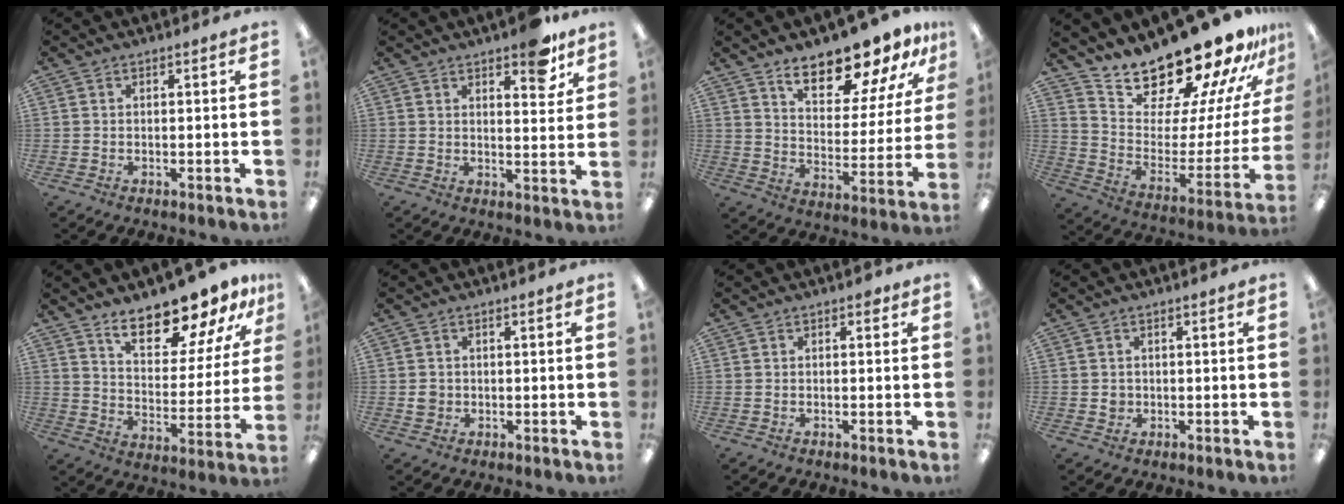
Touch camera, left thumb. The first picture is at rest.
{"total": 10.5, "force": [7.9, 3.9, 5.8], "torque": [-0.062, -0.048, 0.132]}
{"total": 16.5, "force": [13.9, 5.1, 7.3], "torque": [-0.114, -0.097, 0.238]}
{"total": 19.6, "force": [18.3, 4.6, 5.3], "torque": [-0.074, -0.181, 0.318]}
{"total": 16.1, "force": [13.8, 4.6, 6.9], "torque": [-0.113, -0.095, 0.239]}
{"total": 2.2, "force": [0.1, 2.1, 0.6], "torque": [-0.006, 0.001, -0.002]}
{"total": 0.8, "force": [0.4, 0.5, 0.5], "torque": [-0.004, -0.001, 0.006]}
{"total": 1.8, "force": [0.2, 1.7, 0.6], "torque": [-0.005, 0.002, -0.001]}